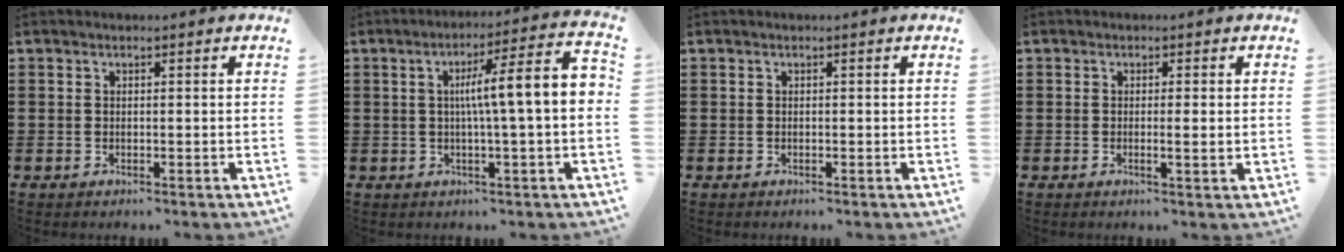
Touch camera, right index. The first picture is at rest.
{"total": 8.7, "force": [0.3, 0.3, 8.7], "torque": [-0.144, -0.007, -0.008]}
{"total": 0.0}
{"total": 1.6, "force": [-0.1, -0.1, 1.6], "torque": [-0.028, -0.005, -0.002]}